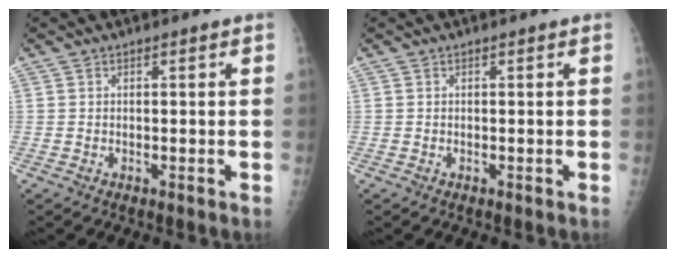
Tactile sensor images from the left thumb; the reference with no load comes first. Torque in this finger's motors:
{"motor_torque": [-0.02, 0.02, 0.00, 0.00, 0.00]}